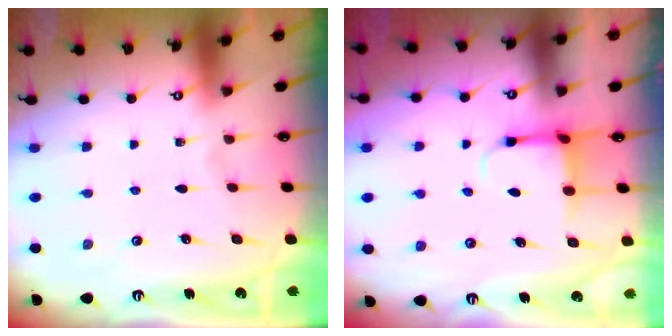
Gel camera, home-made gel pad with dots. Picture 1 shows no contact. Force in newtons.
{"total": 3.8, "press": 3.6, "slide": 1.3}